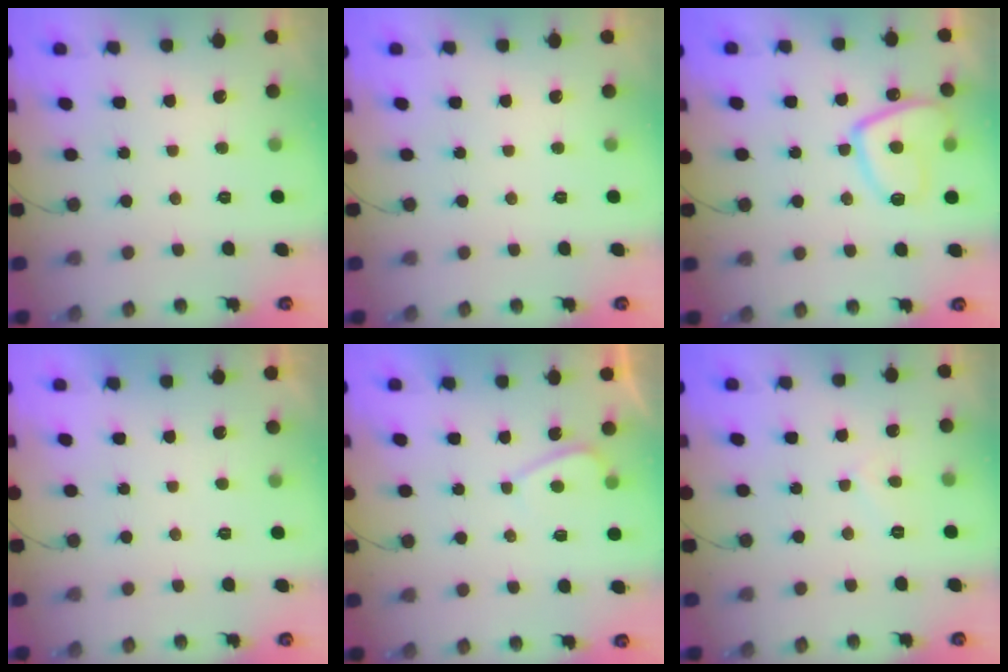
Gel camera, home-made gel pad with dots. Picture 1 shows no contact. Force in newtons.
{"total": 0.0}
{"total": 11.5, "press": 11.4, "slide": 1.3}
{"total": 2.1, "press": 2.1, "slide": 0.4}
{"total": 1.6, "press": 1.4, "slide": 0.6}
{"total": 3.5, "press": 3.5, "slide": 0.5}